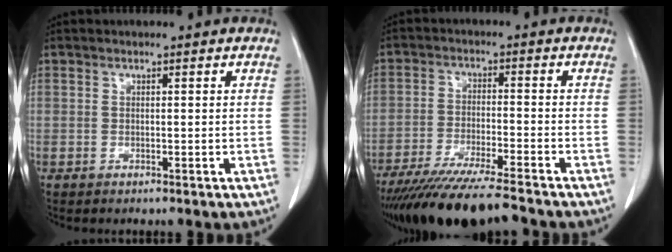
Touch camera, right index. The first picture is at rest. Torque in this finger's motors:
{"motor_torque": [1.17, -0.98, 0.29, 0.15]}